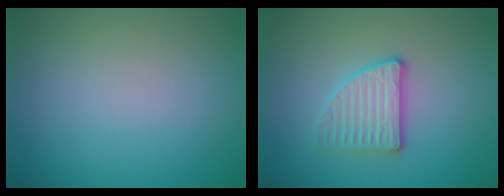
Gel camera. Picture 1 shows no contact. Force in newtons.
{"total": 2.9, "press": 2.8, "slide": 0.7}